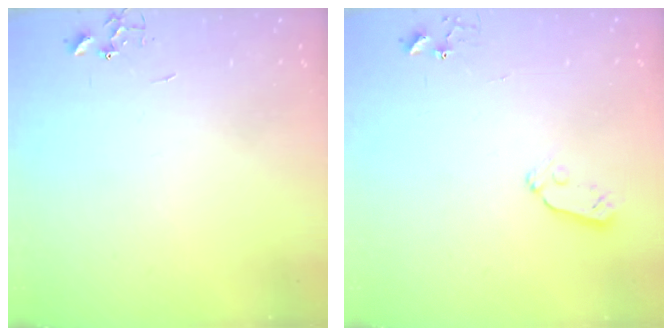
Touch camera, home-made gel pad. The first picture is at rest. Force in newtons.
{"total": 4.7, "press": 4.6, "slide": 0.9}